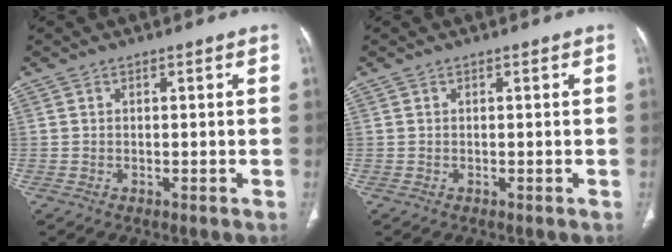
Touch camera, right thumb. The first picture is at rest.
{"total": 0.0}